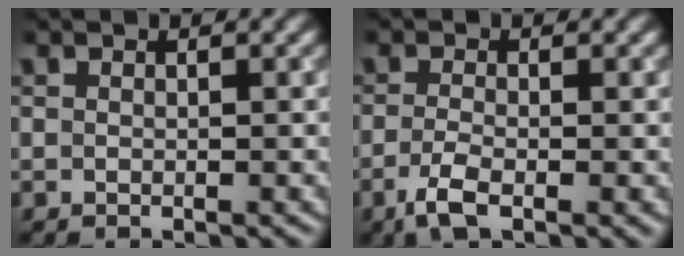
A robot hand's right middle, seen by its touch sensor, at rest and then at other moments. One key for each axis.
{"total": 3.4, "fx": -1.5, "fy": 1.1, "fz": 2.8, "tx": -0.061, "ty": -0.007, "tz": -0.032}